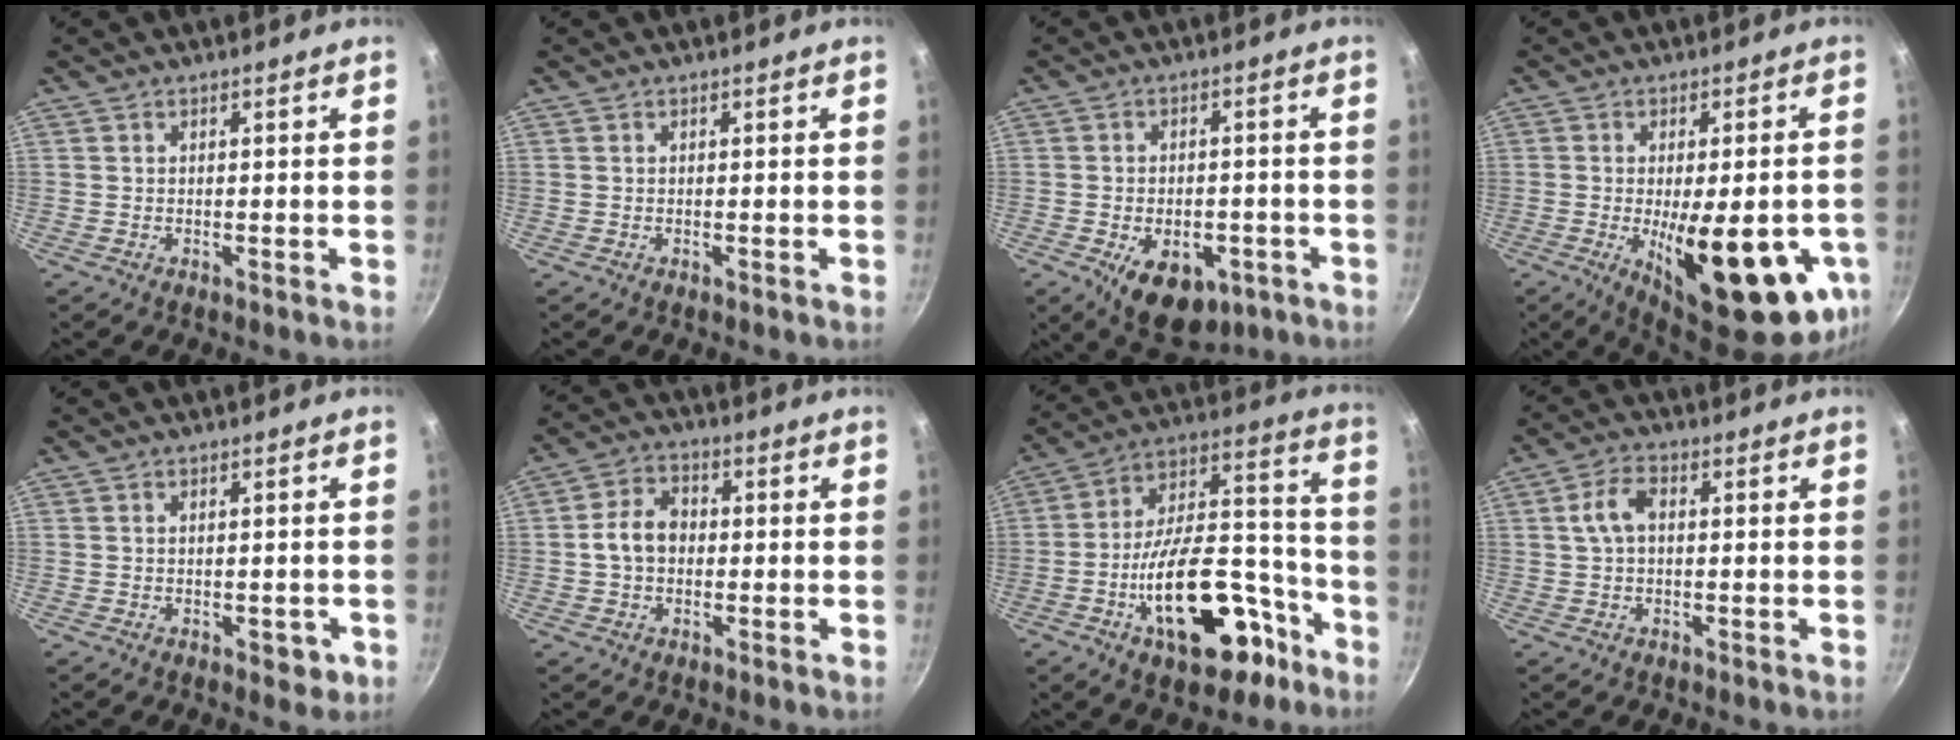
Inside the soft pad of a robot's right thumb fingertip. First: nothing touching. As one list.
[{"total": 0.0}, {"total": 12.2, "force": [-5.4, 7.3, 8.1], "torque": [-0.104, 0.010, -0.066]}, {"total": 22.2, "force": [-6.9, 8.0, 19.5], "torque": [-0.226, -0.010, -0.071]}, {"total": 2.6, "force": [-0.8, 1.5, 1.9], "torque": [-0.010, 0.003, -0.005]}, {"total": 7.0, "force": [-0.3, 5.3, 4.6], "torque": [-0.071, 0.021, -0.013]}, {"total": 23.0, "force": [-10.5, 10.7, 17.4], "torque": [-0.277, 0.083, -0.159]}, {"total": 5.1, "force": [0.7, 3.1, 4.1], "torque": [-0.083, 0.015, 0.008]}]